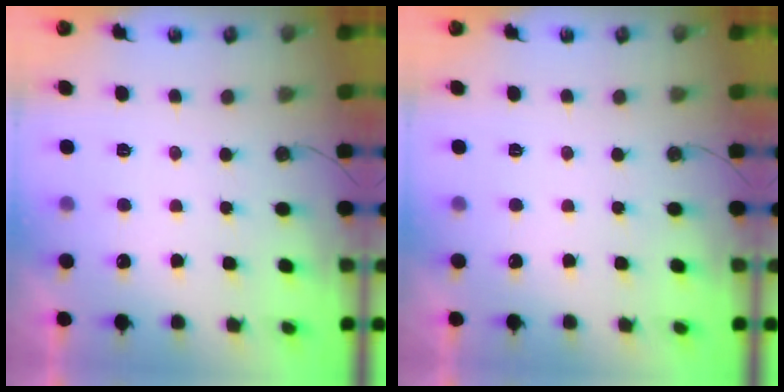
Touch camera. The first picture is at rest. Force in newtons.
{"total": 0.0}